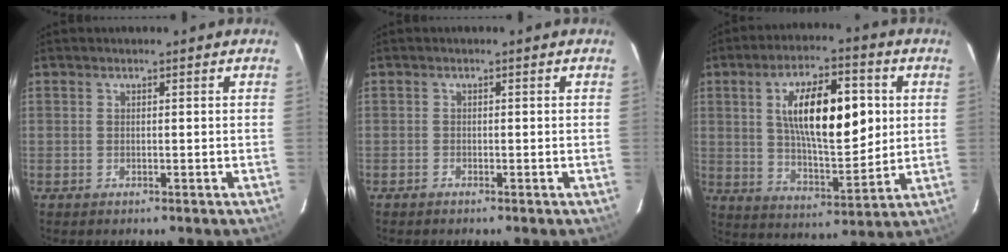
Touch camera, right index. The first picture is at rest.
{"total": 0.6, "force": [-0.6, 0.2, 0.0], "torque": [0.001, 0.002, -0.013]}
{"total": 17.0, "force": [3.7, 6.7, 15.1], "torque": [-0.249, 0.012, 0.065]}